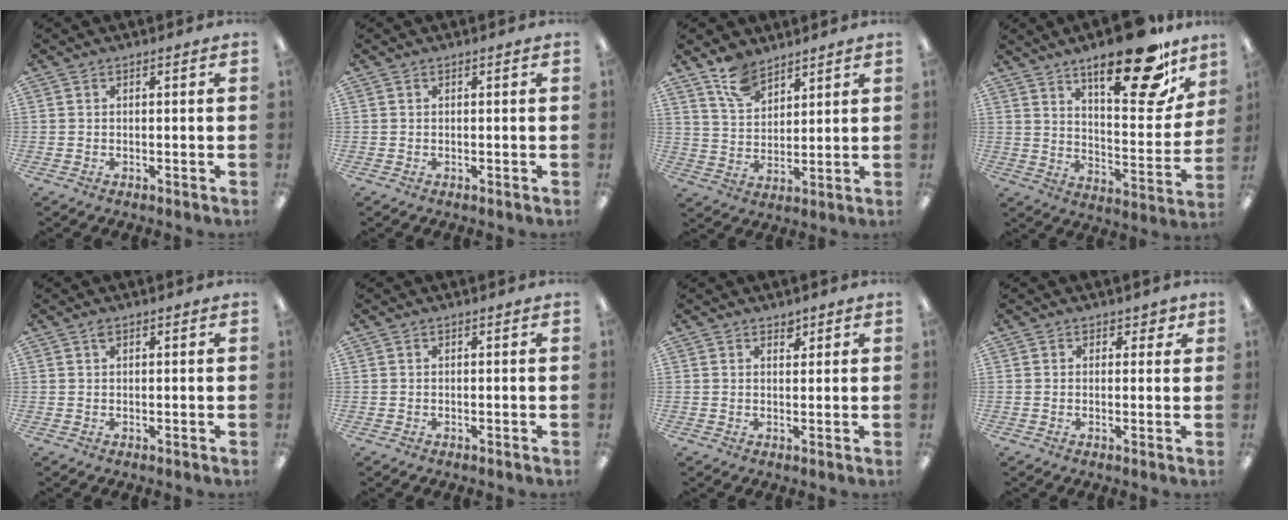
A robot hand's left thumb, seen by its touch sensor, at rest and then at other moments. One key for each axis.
{"total": 0.0}
{"total": 8.9, "fx": 7.0, "fy": 4.5, "fz": 3.3, "tx": -0.070, "ty": -0.031, "tz": 0.131}
{"total": 21.2, "fx": 14.5, "fy": 7.0, "fz": 13.8, "tx": -0.193, "ty": -0.094, "tz": 0.231}
{"total": 1.4, "fx": 0.7, "fy": 0.7, "fz": 1.0, "tx": -0.022, "ty": 0.004, "tz": 0.013}
{"total": 0.0}
{"total": 1.9, "fx": 1.5, "fy": 1.0, "fz": 0.6, "tx": 0.004, "ty": -0.007, "tz": 0.025}
{"total": 2.1, "fx": 1.1, "fy": 1.6, "fz": 0.6, "tx": 0.003, "ty": 0.000, "tz": 0.017}